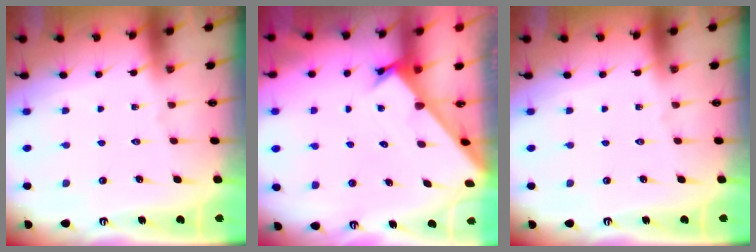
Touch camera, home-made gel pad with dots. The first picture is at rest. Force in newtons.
{"total": 2.3, "press": 2.3, "slide": 0.2}
{"total": 0.0}